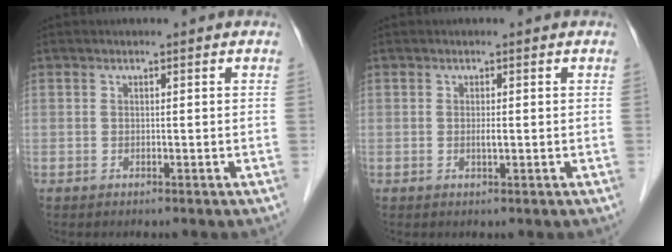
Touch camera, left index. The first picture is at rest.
{"total": 0.8, "force": [0.0, 0.1, 0.8], "torque": [-0.018, -0.002, 0.000]}